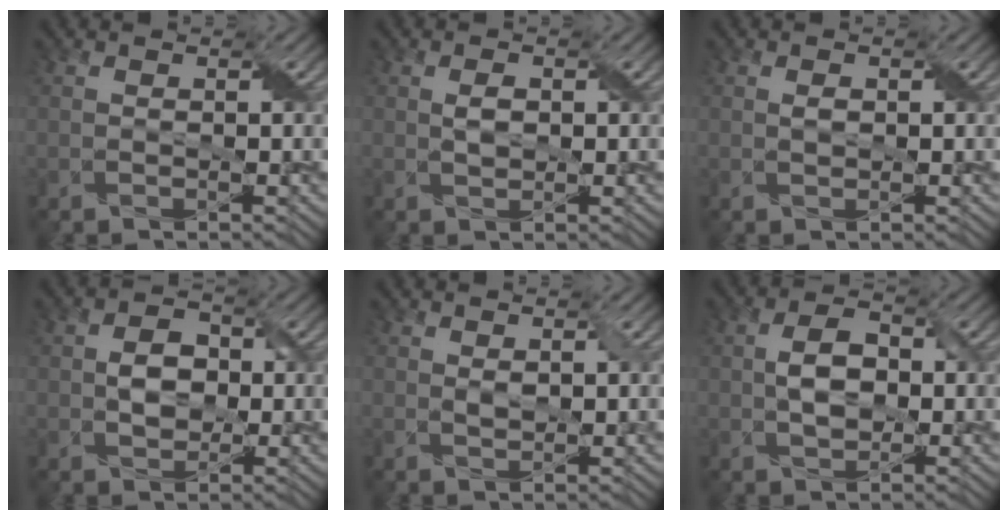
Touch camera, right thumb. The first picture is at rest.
{"total": 1.9, "force": [0.2, 1.1, 1.5], "torque": [-0.032, 0.002, 0.005]}
{"total": 1.0, "force": [0.2, 0.6, 0.7], "torque": [-0.016, 0.001, 0.005]}
{"total": 3.7, "force": [-0.1, 2.8, 2.5], "torque": [-0.050, 0.002, -0.005]}
{"total": 1.5, "force": [0.5, 0.7, 1.2], "torque": [-0.026, -0.002, 0.013]}
{"total": 4.4, "force": [0.0, 2.7, 3.4], "torque": [-0.072, 0.004, -0.001]}